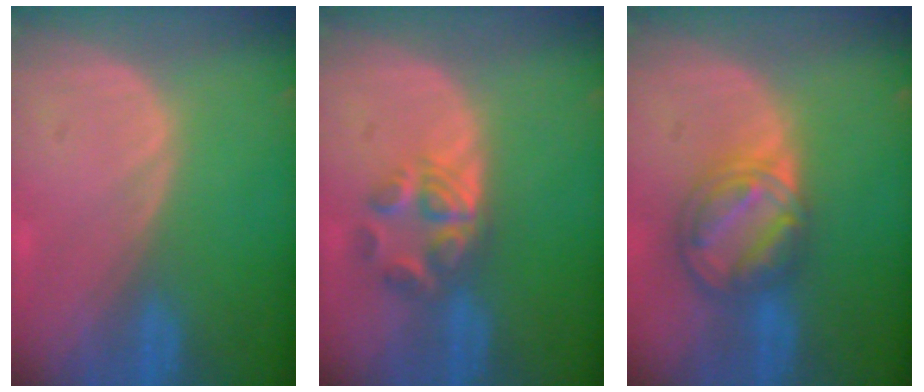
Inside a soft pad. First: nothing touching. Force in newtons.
{"total": 5.7, "press": 4.7, "slide": 3.1}
{"total": 8.3, "press": 7.1, "slide": 4.3}